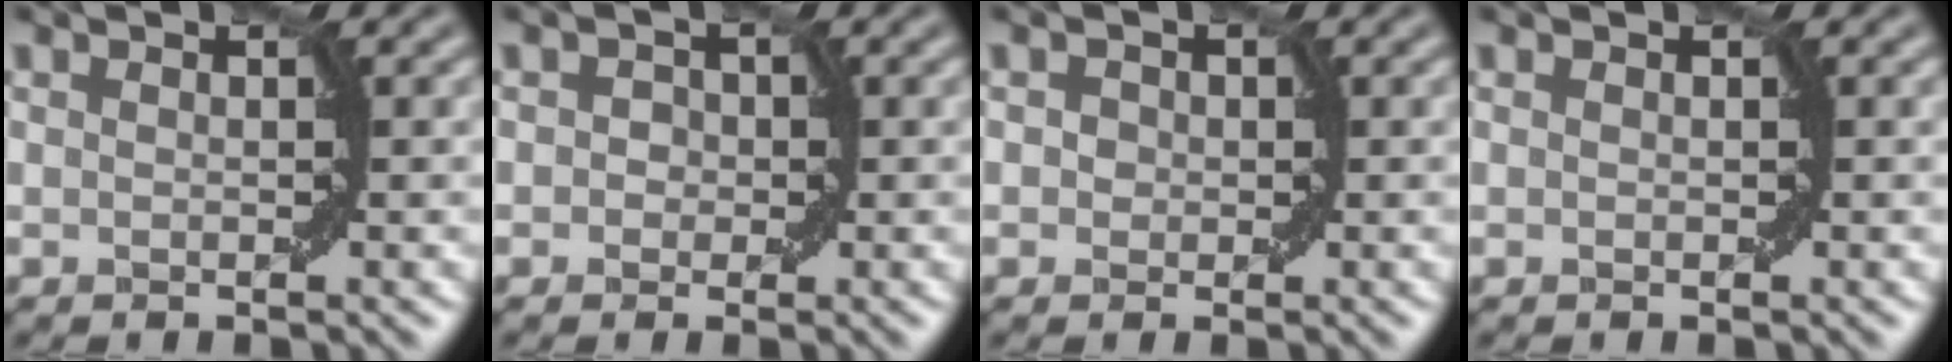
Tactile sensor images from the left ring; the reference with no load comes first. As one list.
[{"total": 1.4, "force": [0.1, 1.3, 0.4], "torque": [0.005, 0.006, -0.010]}, {"total": 1.1, "force": [0.1, 1.0, 0.3], "torque": [0.000, 0.002, -0.001]}, {"total": 0.0}]